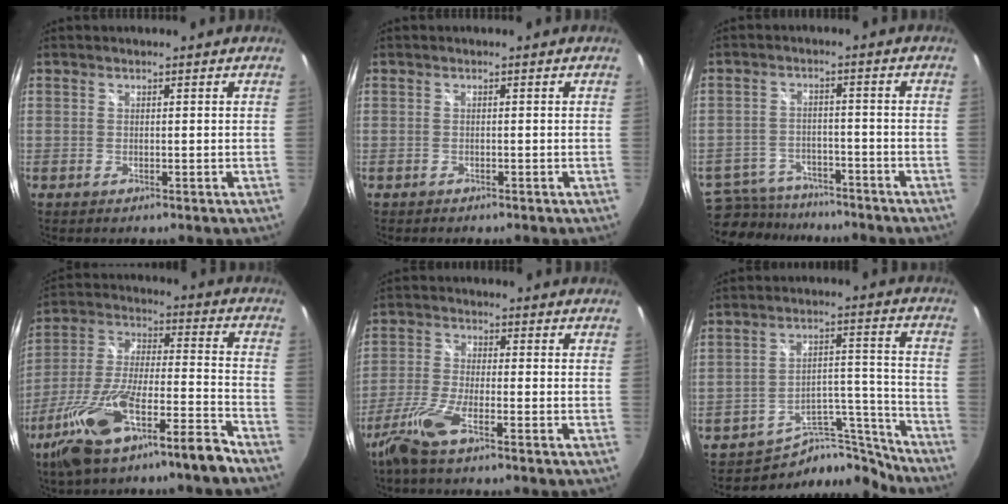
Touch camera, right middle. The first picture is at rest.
{"total": 0.7, "force": [-0.6, 0.3, 0.1], "torque": [-0.006, 0.001, -0.009]}
{"total": 11.6, "force": [-9.8, 5.4, 3.1], "torque": [-0.087, 0.003, -0.143]}
{"total": 18.2, "force": [-12.8, 2.9, 12.7], "torque": [-0.248, -0.006, -0.228]}
{"total": 7.7, "force": [-5.2, 0.9, 5.6], "torque": [-0.132, -0.010, -0.106]}
{"total": 12.8, "force": [-11.8, 4.4, 2.3], "torque": [-0.020, 0.058, -0.173]}